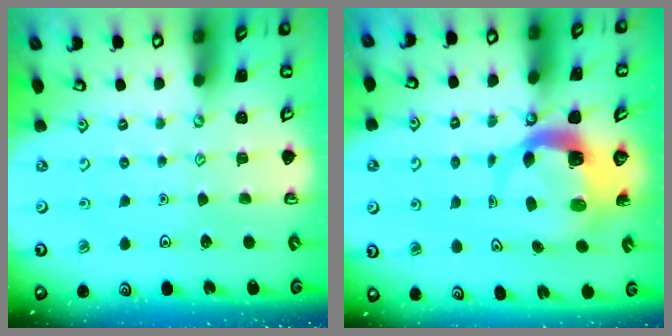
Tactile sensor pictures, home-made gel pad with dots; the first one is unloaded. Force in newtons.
{"total": 5.1, "press": 5.1, "slide": 0.7}